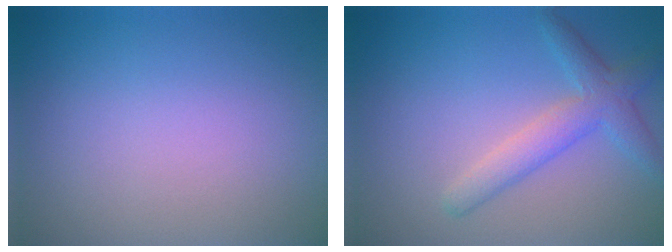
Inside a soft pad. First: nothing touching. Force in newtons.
{"total": 3.5, "press": 3.5, "slide": 0.1}